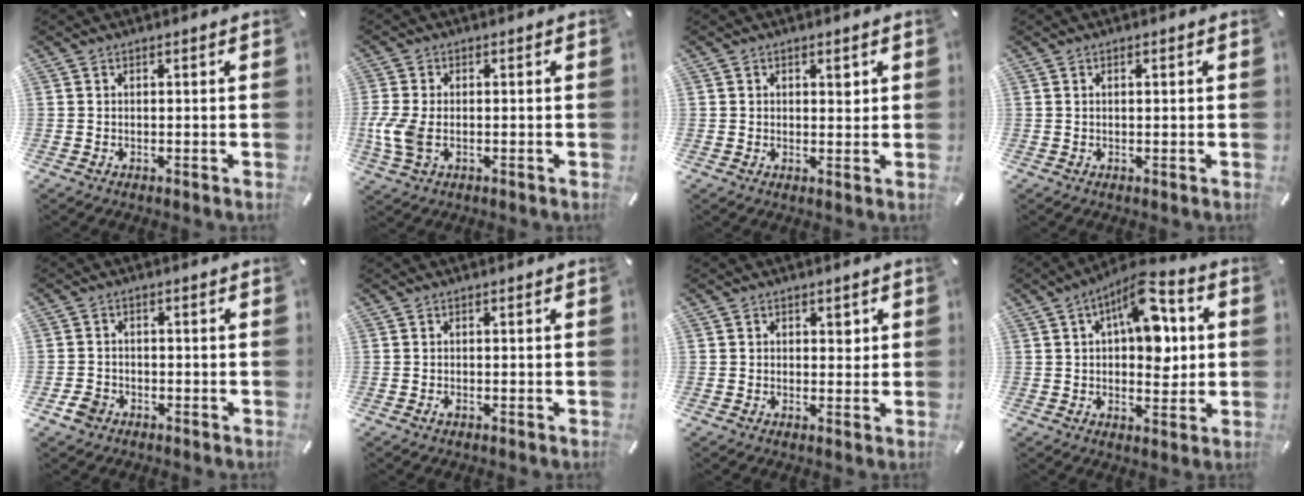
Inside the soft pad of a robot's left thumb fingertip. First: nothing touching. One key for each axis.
{"total": 6.8, "fx": -1.2, "fy": 4.0, "fz": 5.4, "tx": -0.128, "ty": -0.003, "tz": -0.024}
{"total": 2.1, "fx": 0.8, "fy": 1.6, "fz": 1.1, "tx": 0.001, "ty": -0.004, "tz": 0.007}
{"total": 0.6, "fx": 0.2, "fy": 0.3, "fz": 0.5, "tx": -0.010, "ty": 0.002, "tz": 0.002}
{"total": 3.5, "fx": -1.8, "fy": 2.8, "fz": 1.1, "tx": -0.021, "ty": 0.006, "tz": -0.036}
{"total": 0.9, "fx": -0.4, "fy": 0.4, "fz": 0.7, "tx": -0.013, "ty": -0.002, "tz": -0.008}
{"total": 2.3, "fx": 0.8, "fy": 1.9, "fz": 1.1, "tx": 0.001, "ty": -0.003, "tz": 0.006}
{"total": 13.8, "fx": 4.1, "fy": 7.4, "fz": 10.9, "tx": -0.154, "ty": -0.020, "tz": 0.068}